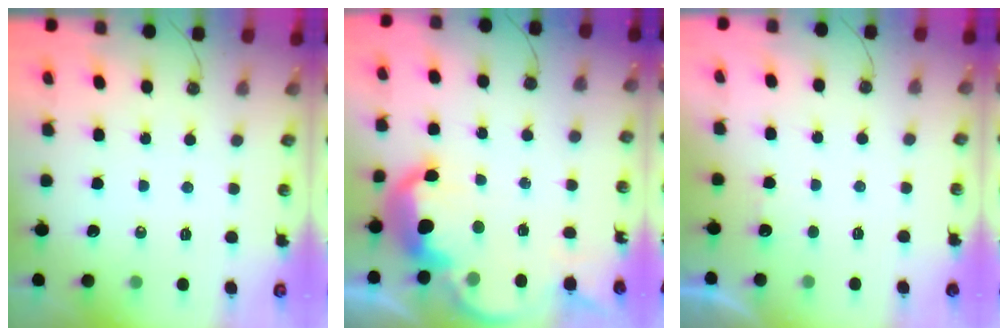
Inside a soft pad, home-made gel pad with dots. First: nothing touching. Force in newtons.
{"total": 10.3, "press": 10.3, "slide": 0.9}
{"total": 0.9, "press": 0.6, "slide": 0.7}